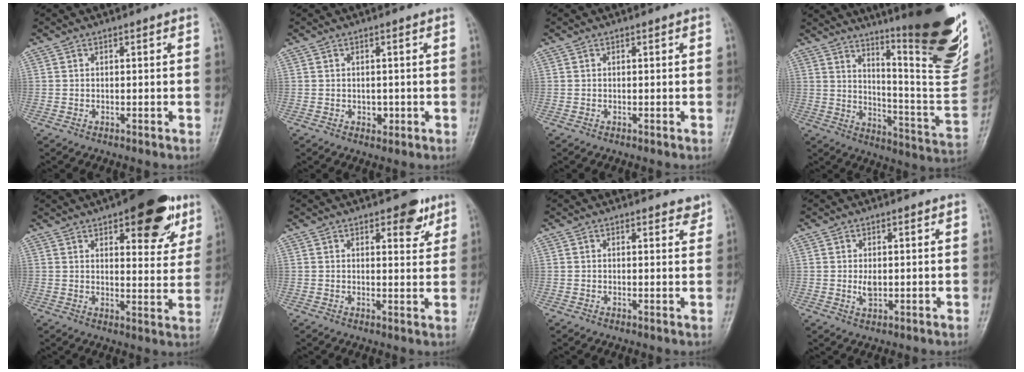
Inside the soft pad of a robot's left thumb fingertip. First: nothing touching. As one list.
[{"total": 1.7, "force": [-0.2, 1.4, 1.0], "torque": [-0.007, 0.000, 0.000]}, {"total": 0.0}, {"total": 28.2, "force": [16.9, 4.7, 22.2], "torque": [-0.270, -0.096, 0.243]}, {"total": 15.8, "force": [8.7, 6.4, 11.5], "torque": [-0.103, -0.031, 0.113]}, {"total": 5.3, "force": [3.2, 2.5, 3.4], "torque": [-0.023, -0.016, 0.037]}, {"total": 1.9, "force": [1.6, 0.7, 0.8], "torque": [0.003, -0.009, 0.016]}, {"total": 2.2, "force": [0.2, 1.3, 1.8], "torque": [-0.028, -0.005, 0.006]}]